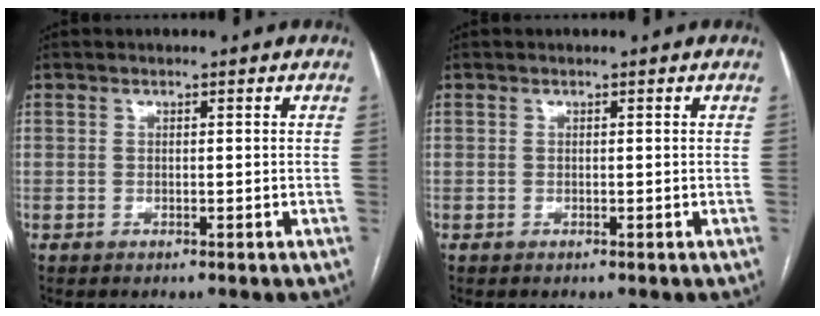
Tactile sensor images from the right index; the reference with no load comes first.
{"total": 0.0}